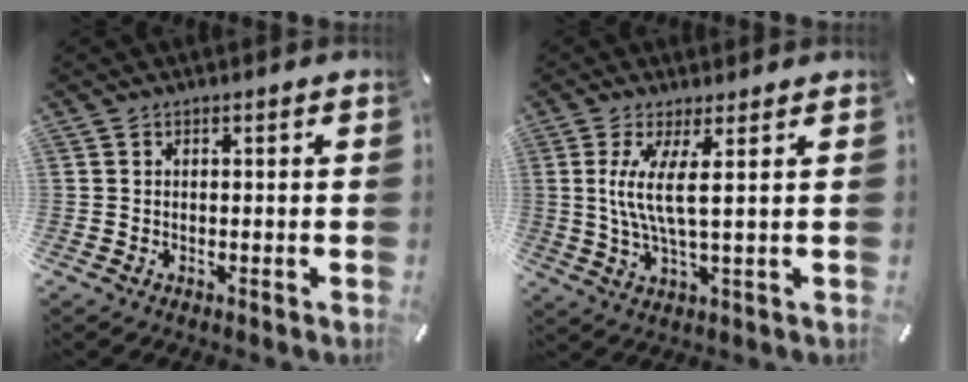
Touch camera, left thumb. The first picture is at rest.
{"total": 8.0, "force": [1.9, 1.0, 7.7], "torque": [-0.171, -0.012, 0.028]}